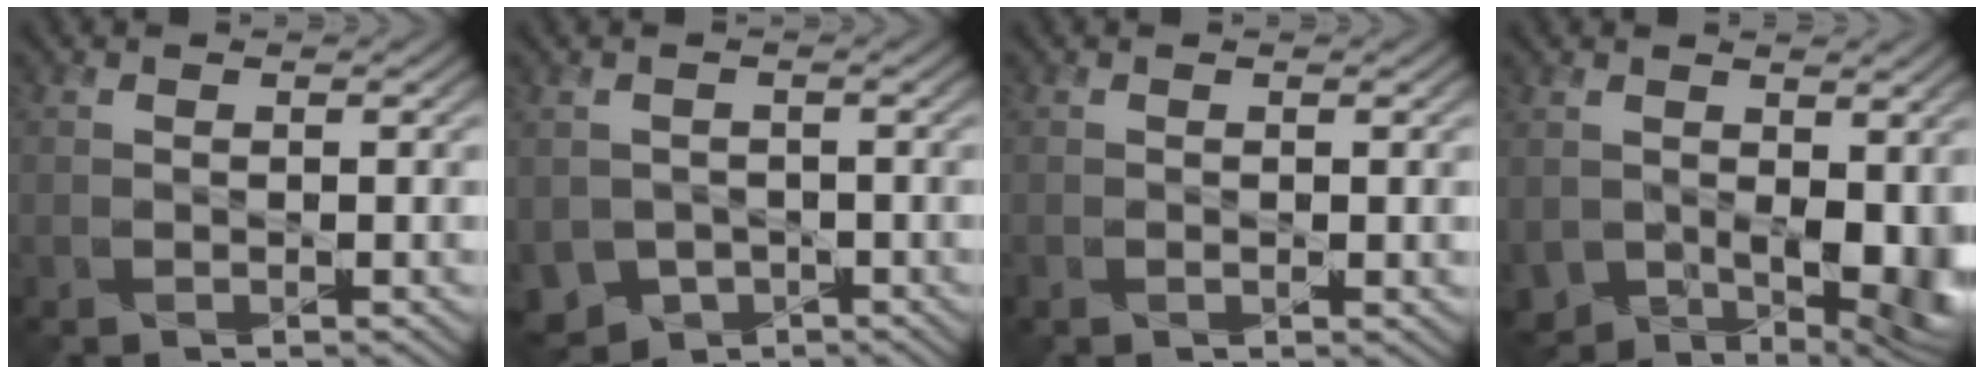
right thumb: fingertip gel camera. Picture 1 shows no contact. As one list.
[{"total": 4.2, "force": [-2.0, 3.5, 1.4], "torque": [-0.044, -0.010, -0.038]}, {"total": 0.6, "force": [-0.1, 0.4, 0.4], "torque": [-0.008, -0.003, 0.001]}, {"total": 12.1, "force": [-0.7, 8.6, 8.5], "torque": [-0.170, -0.058, 0.024]}]